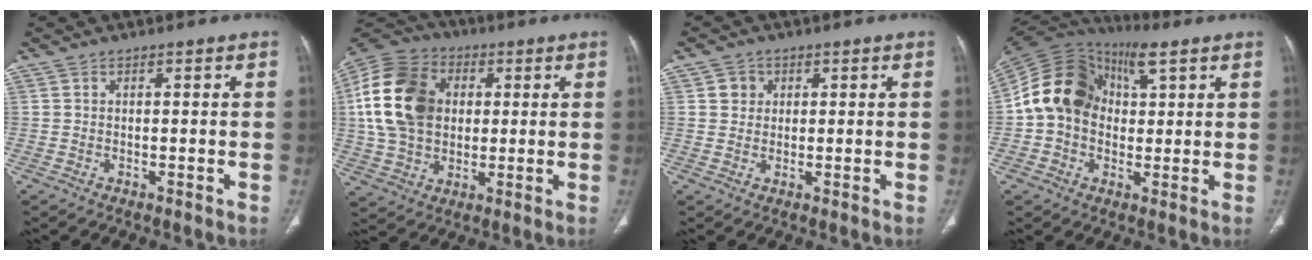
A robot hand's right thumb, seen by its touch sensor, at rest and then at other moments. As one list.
[{"total": 19.5, "force": [2.7, 14.5, 12.7], "torque": [-0.235, 0.016, 0.047]}, {"total": 2.9, "force": [0.9, 2.6, 0.7], "torque": [0.003, -0.002, 0.012]}, {"total": 16.5, "force": [4.7, 10.5, 11.7], "torque": [-0.184, 0.031, 0.076]}]